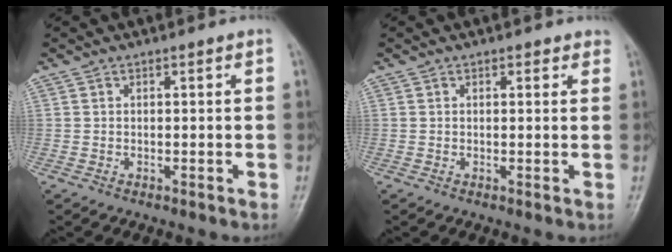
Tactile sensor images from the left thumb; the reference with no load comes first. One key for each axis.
{"total": 1.4, "fx": 0.9, "fy": 0.9, "fz": 0.7, "tx": 0.004, "ty": -0.002, "tz": 0.006}